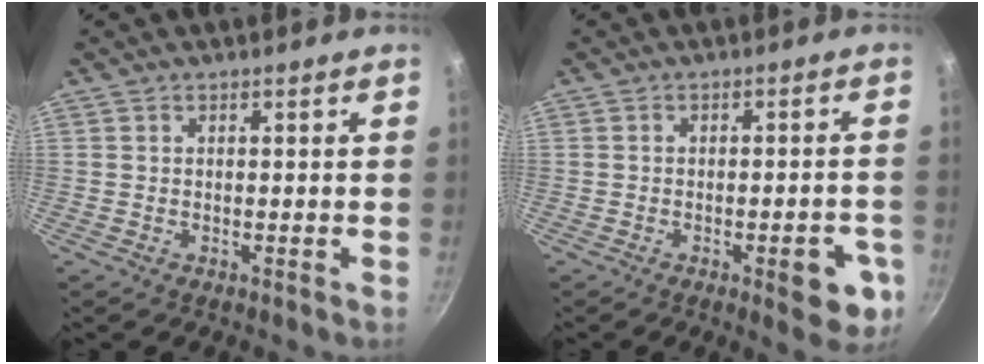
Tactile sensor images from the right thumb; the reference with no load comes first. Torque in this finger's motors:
{"motor_torque": [1.25, 0.84, -0.19, 0.08, 0.19]}